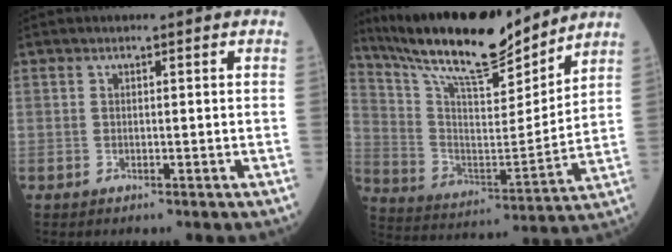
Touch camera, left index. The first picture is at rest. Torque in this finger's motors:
{"motor_torque": [1.08, -1.05, 0.60, 0.15]}